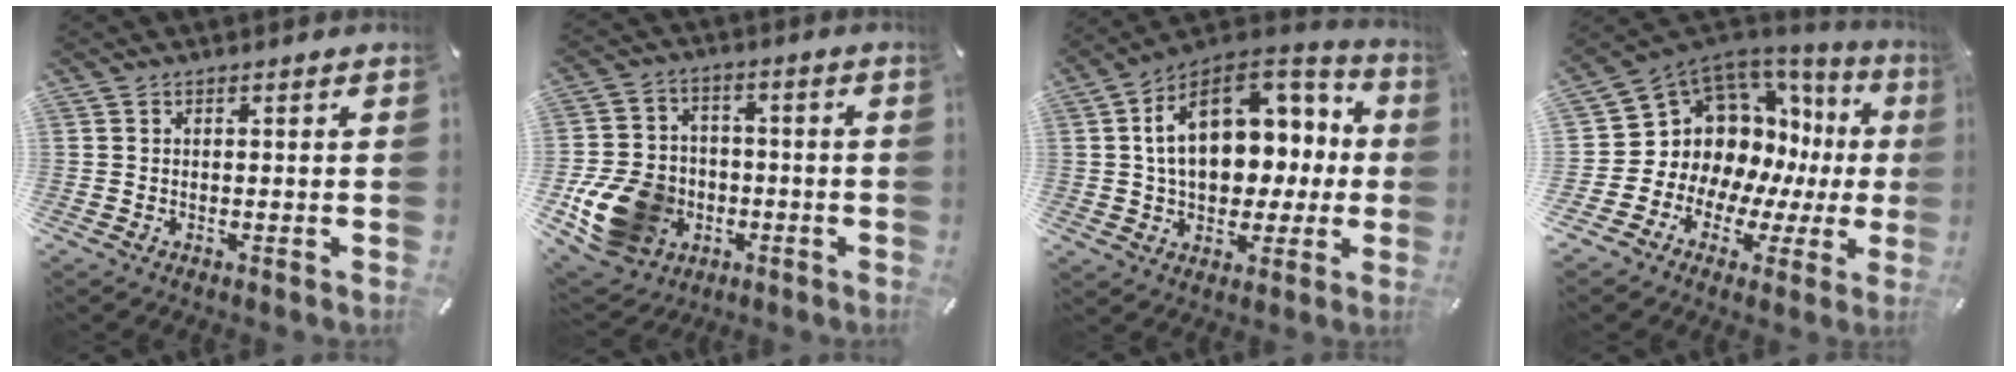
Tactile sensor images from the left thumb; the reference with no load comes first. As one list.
[{"total": 14.9, "force": [-4.6, 12.1, 7.4], "torque": [-0.158, 0.028, -0.076]}, {"total": 19.4, "force": [3.9, 13.8, 13.1], "torque": [-0.200, -0.011, 0.071]}, {"total": 12.9, "force": [3.7, 10.9, 5.9], "torque": [-0.113, -0.062, 0.083]}]